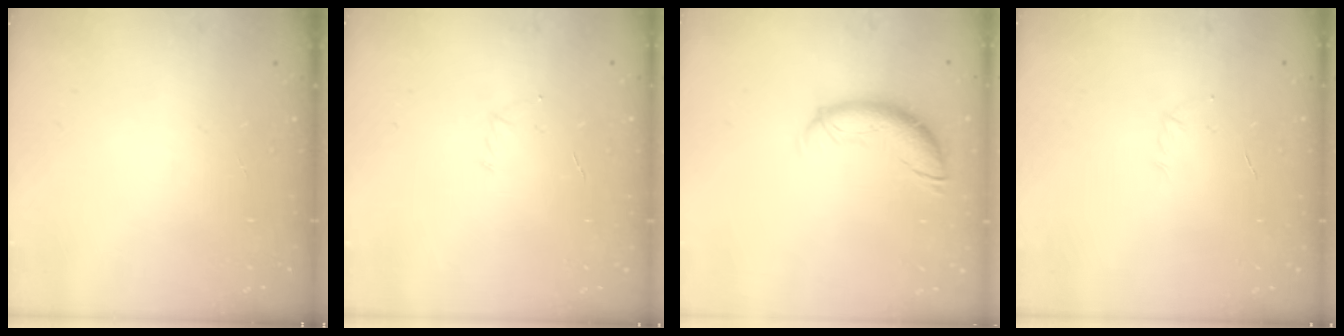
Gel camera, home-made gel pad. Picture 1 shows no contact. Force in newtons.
{"total": 2.9, "press": 2.8, "slide": 0.8}
{"total": 10.5, "press": 10.5, "slide": 0.7}
{"total": 2.9, "press": 2.8, "slide": 0.7}